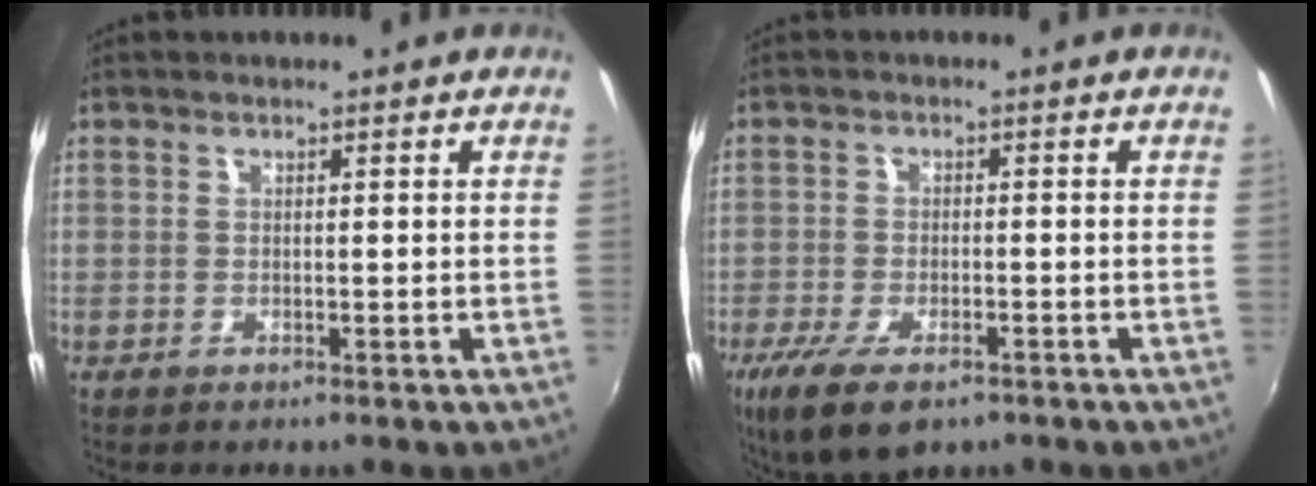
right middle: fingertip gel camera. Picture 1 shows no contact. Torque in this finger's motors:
{"motor_torque": [1.12, -1.00, 0.18, 0.16]}